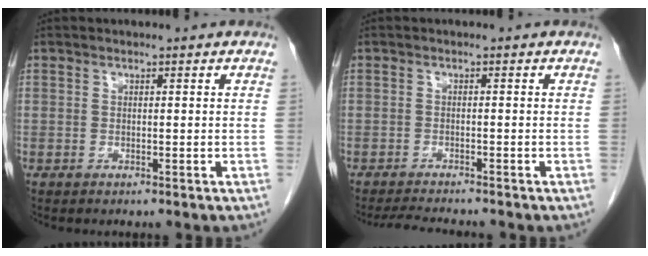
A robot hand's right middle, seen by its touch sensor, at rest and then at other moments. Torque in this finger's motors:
{"motor_torque": [-0.29, -0.37, -0.11, -0.01]}